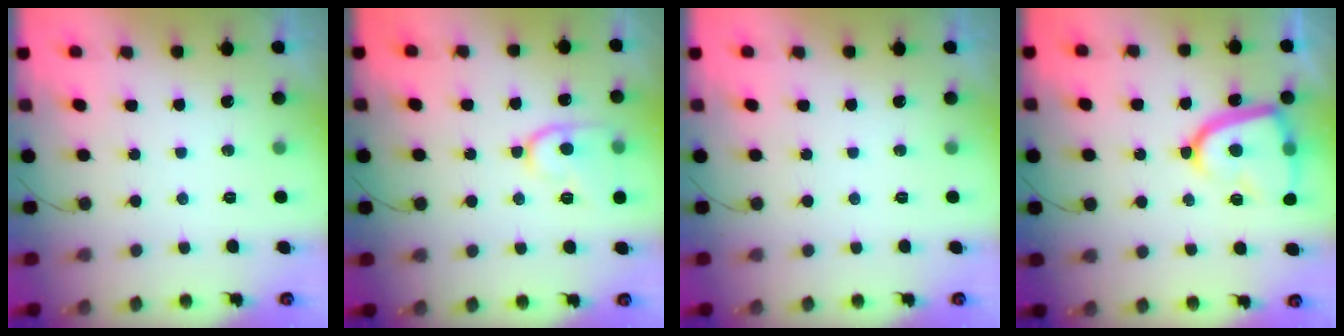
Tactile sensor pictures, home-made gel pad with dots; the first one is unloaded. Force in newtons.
{"total": 12.2, "press": 12.1, "slide": 1.2}
{"total": 0.0}
{"total": 15.9, "press": 15.8, "slide": 1.4}